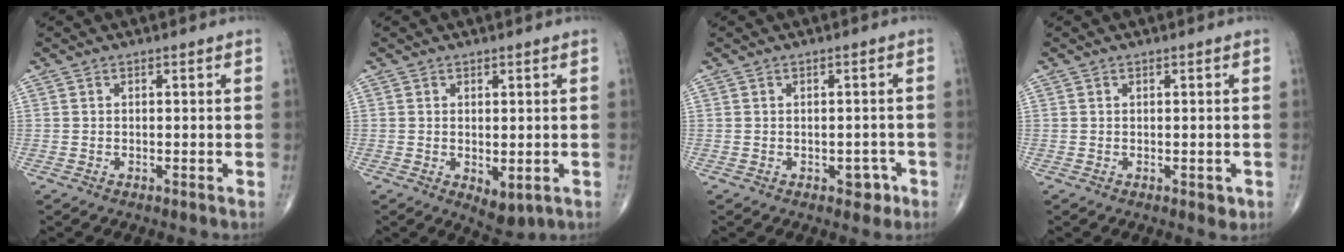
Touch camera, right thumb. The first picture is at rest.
{"total": 4.3, "force": [-0.9, 2.3, 3.5], "torque": [-0.041, -0.008, 0.001]}
{"total": 2.7, "force": [-1.2, 1.9, 1.6], "torque": [-0.002, 0.007, -0.014]}
{"total": 1.4, "force": [-0.2, 1.0, 1.0], "torque": [-0.007, -0.002, 0.000]}